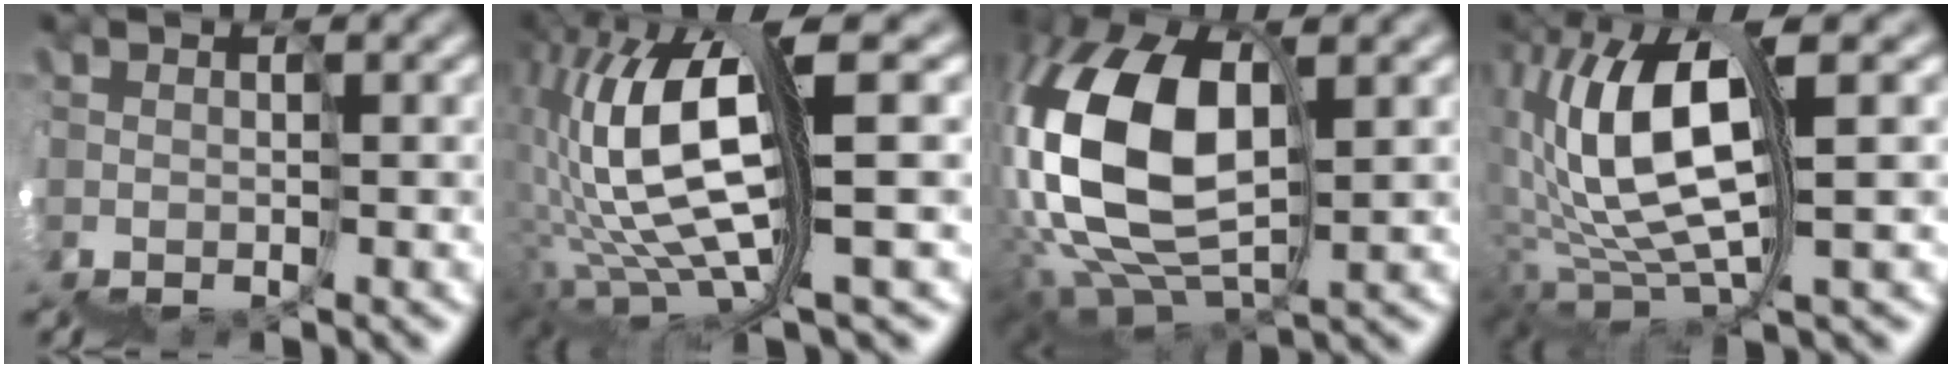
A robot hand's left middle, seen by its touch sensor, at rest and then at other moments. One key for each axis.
{"total": 9.7, "fx": 3.2, "fy": 2.1, "fz": 8.9, "tx": -0.193, "ty": 0.039, "tz": 0.065}
{"total": 10.8, "fx": 3.2, "fy": 6.0, "fz": 8.4, "tx": -0.209, "ty": 0.039, "tz": 0.047}
{"total": 8.0, "fx": 2.9, "fy": 2.2, "fz": 7.2, "tx": -0.163, "ty": 0.029, "tz": 0.044}